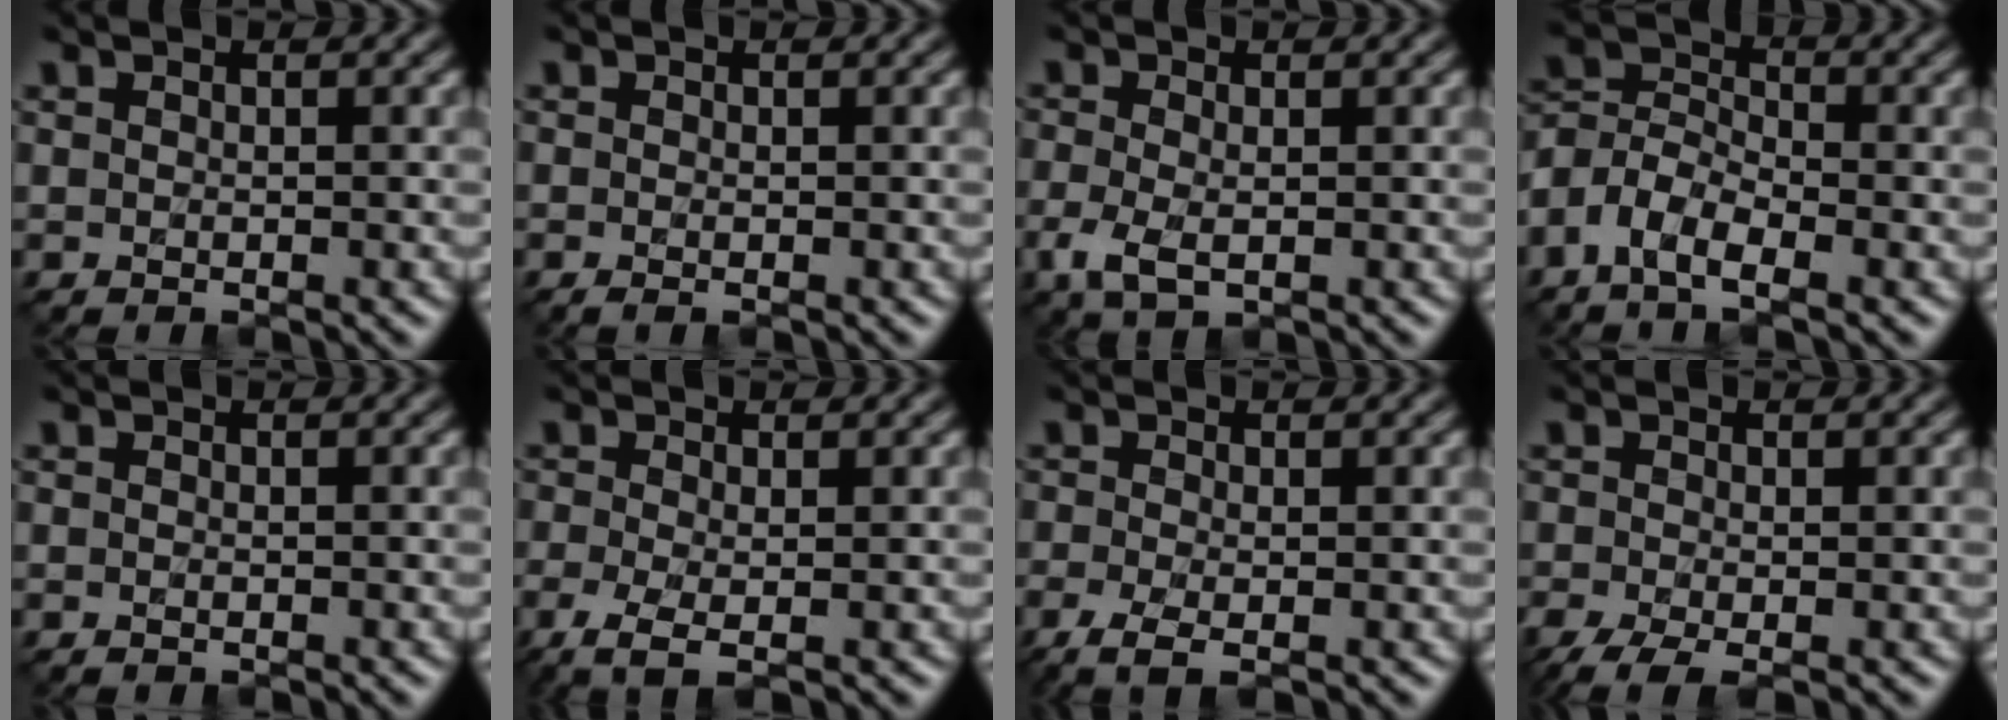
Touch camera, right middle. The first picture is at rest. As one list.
[{"total": 0.5, "force": [-0.3, 0.0, 0.4], "torque": [-0.008, -0.004, -0.006]}, {"total": 3.0, "force": [-1.4, 1.6, 2.2], "torque": [-0.057, -0.012, -0.025]}, {"total": 5.0, "force": [-3.5, 2.3, 2.7], "torque": [-0.058, -0.003, -0.079]}, {"total": 0.0}, {"total": 3.2, "force": [-1.8, 0.9, 2.5], "torque": [-0.063, -0.010, -0.037]}, {"total": 2.9, "force": [-1.7, 0.8, 2.2], "torque": [-0.055, -0.011, -0.035]}, {"total": 3.0, "force": [-1.9, 0.8, 2.2], "torque": [-0.050, -0.007, -0.038]}]